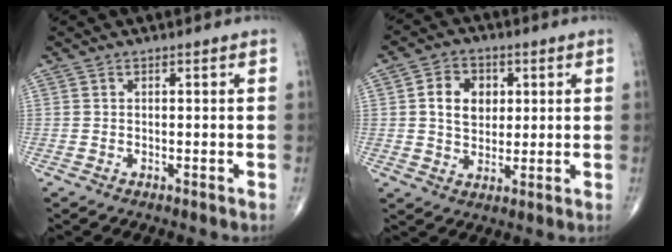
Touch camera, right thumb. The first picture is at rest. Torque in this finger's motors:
{"motor_torque": [-0.20, 0.48, 0.14, 0.10, 0.05]}